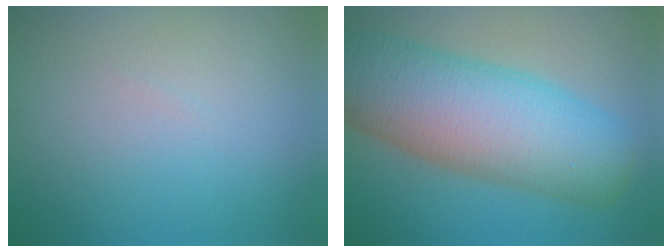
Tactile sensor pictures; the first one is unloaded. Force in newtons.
{"total": 12.0, "press": 12.0, "slide": 0.5}